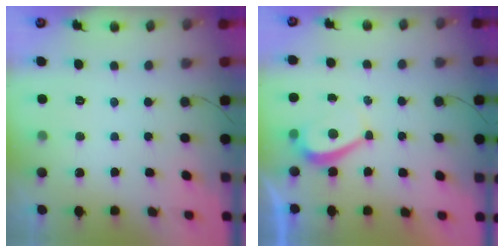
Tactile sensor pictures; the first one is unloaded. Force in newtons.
{"total": 2.2, "press": 2.1, "slide": 0.6}